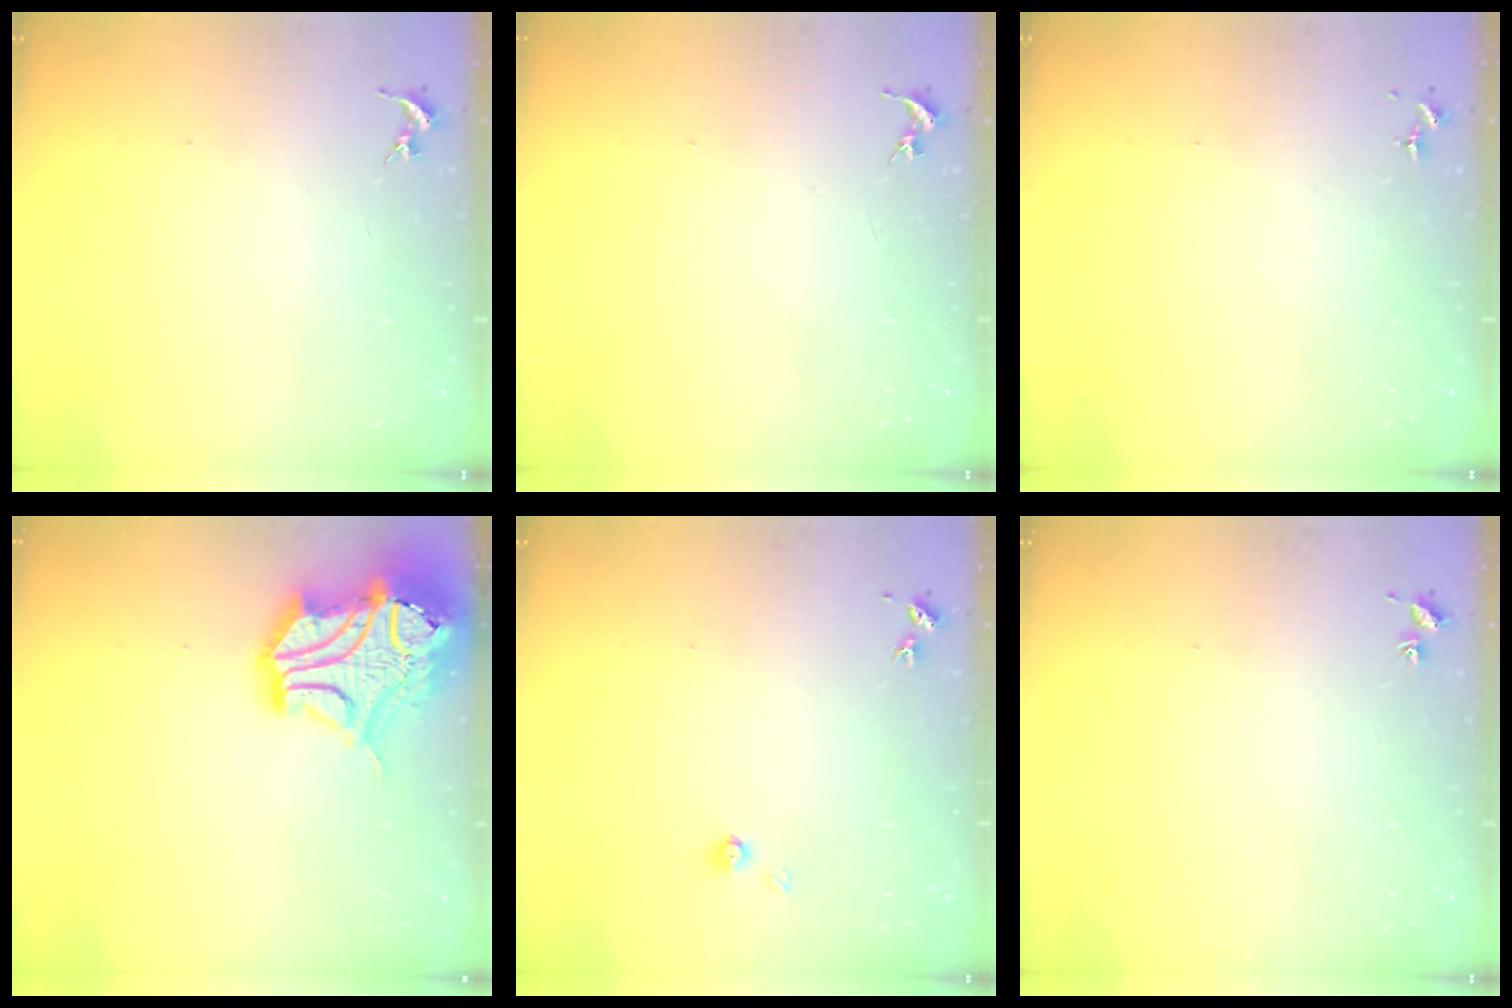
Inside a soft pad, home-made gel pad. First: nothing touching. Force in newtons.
{"total": 0.0}
{"total": 0.0}
{"total": 19.2, "press": 19.0, "slide": 3.0}
{"total": 3.5, "press": 3.5, "slide": 0.4}
{"total": 1.8, "press": 1.8, "slide": 0.2}